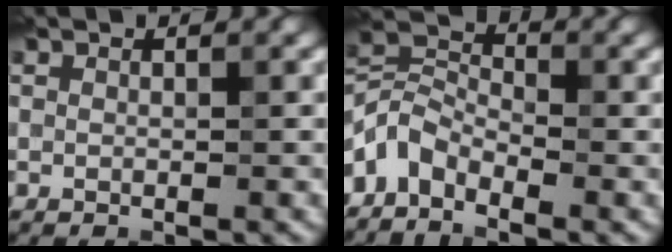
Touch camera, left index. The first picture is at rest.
{"total": 3.9, "force": [-2.9, 2.0, 1.6], "torque": [-0.036, 0.008, -0.075]}